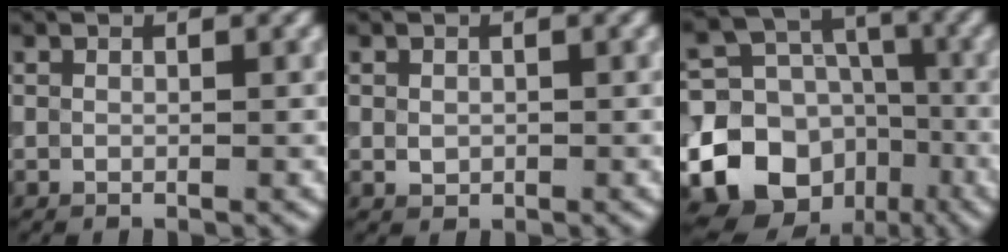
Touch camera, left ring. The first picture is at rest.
{"total": 1.0, "force": [0.0, 0.9, 0.5], "torque": [-0.007, -0.002, 0.000]}
{"total": 16.9, "force": [-6.6, 14.3, 5.9], "torque": [-0.127, -0.034, -0.116]}